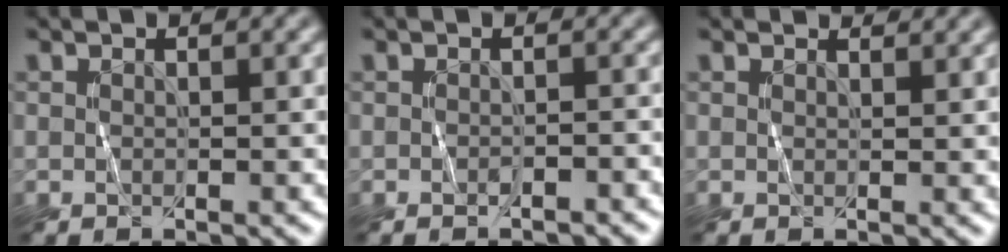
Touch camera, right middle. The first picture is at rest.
{"total": 1.1, "force": [-0.9, 0.3, 0.5], "torque": [-0.010, 0.000, -0.014]}
{"total": 1.7, "force": [1.6, 0.2, 0.5], "torque": [-0.005, 0.000, 0.026]}